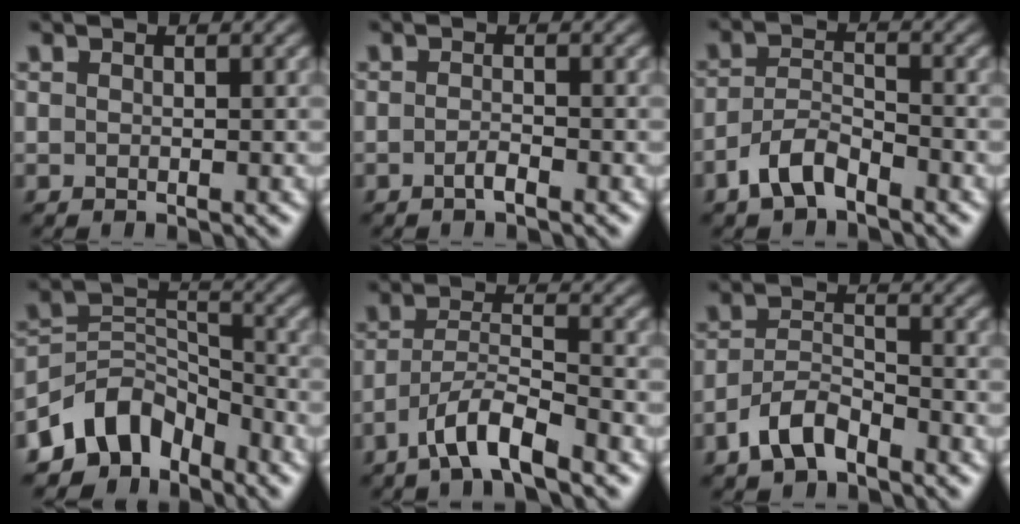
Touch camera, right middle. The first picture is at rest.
{"total": 1.1, "force": [-0.7, 0.2, 0.9], "torque": [-0.018, 0.002, -0.014]}
{"total": 3.6, "force": [-2.6, 1.4, 2.0], "torque": [-0.042, 0.009, -0.055]}
{"total": 6.4, "force": [-4.8, 3.6, 2.2], "torque": [-0.023, 0.004, -0.100]}
{"total": 4.7, "force": [-3.2, 0.8, 3.3], "torque": [-0.059, 0.008, -0.066]}
{"total": 3.8, "force": [-2.7, 1.6, 2.1], "torque": [-0.043, 0.008, -0.057]}